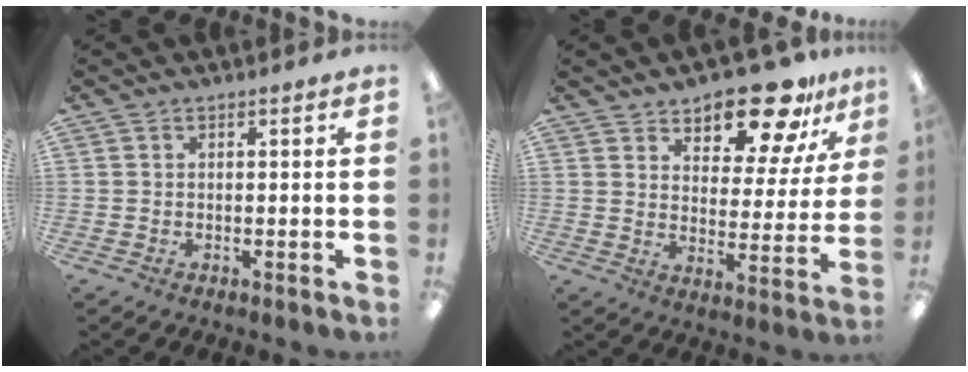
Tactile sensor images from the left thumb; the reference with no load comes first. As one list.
[{"total": 15.6, "force": [12.7, 6.2, 6.8], "torque": [-0.100, -0.088, 0.222]}]